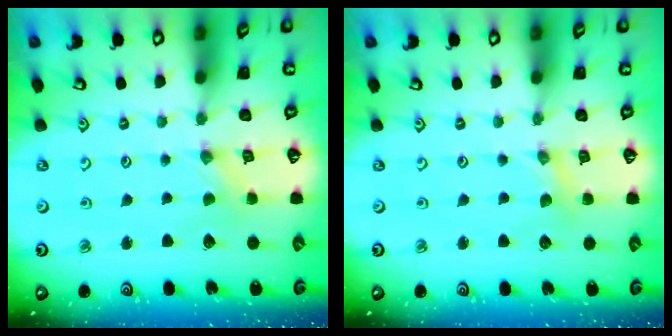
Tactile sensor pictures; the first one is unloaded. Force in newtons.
{"total": 2.1, "press": 2.1, "slide": 0.4}